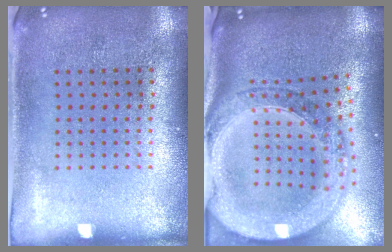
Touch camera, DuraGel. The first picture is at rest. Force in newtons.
{"total": 3.4, "press": 2.7, "slide": 2.0}